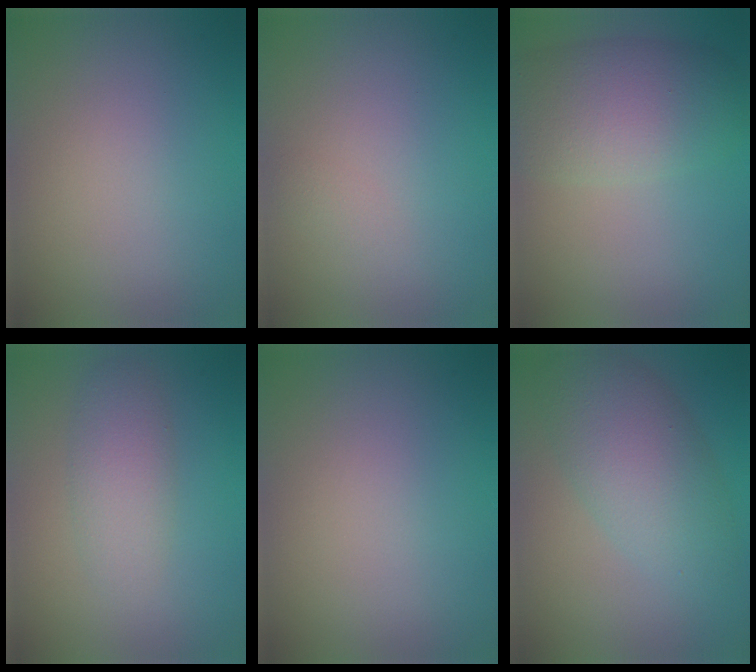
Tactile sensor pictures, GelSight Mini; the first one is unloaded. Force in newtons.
{"total": 0.6, "press": 0.6, "slide": 0.0}
{"total": 6.3, "press": 6.3, "slide": 0.1}
{"total": 2.7, "press": 2.7, "slide": 0.1}
{"total": 0.0}
{"total": 5.6, "press": 5.5, "slide": 0.1}